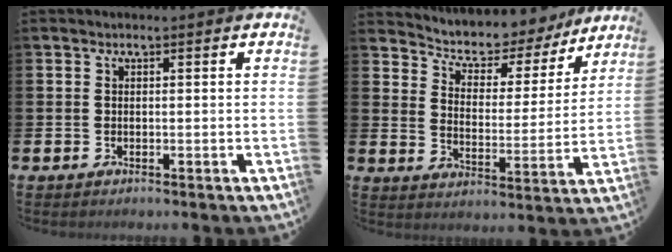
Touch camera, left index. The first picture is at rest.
{"total": 6.3, "force": [5.9, 2.2, 0.8], "torque": [-0.039, -0.051, 0.096]}